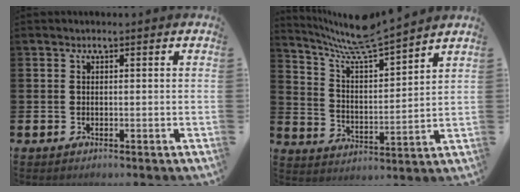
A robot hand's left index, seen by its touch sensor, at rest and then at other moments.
{"total": 7.9, "force": [7.5, -0.3, 2.4], "torque": [-0.080, -0.056, 0.129]}